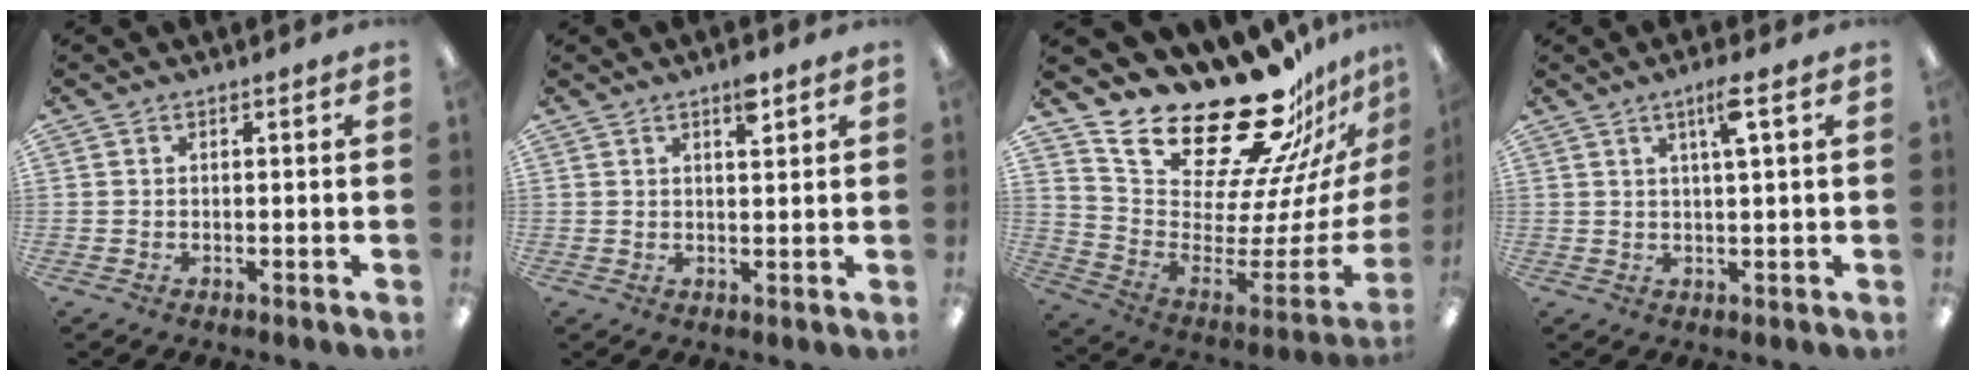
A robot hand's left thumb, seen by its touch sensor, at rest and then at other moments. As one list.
[{"total": 3.8, "force": [2.7, 1.2, 2.4], "torque": [-0.030, -0.009, 0.041]}, {"total": 27.9, "force": [22.6, 10.0, 12.9], "torque": [-0.192, -0.188, 0.414]}, {"total": 4.9, "force": [2.5, 0.6, 4.2], "torque": [-0.072, -0.003, 0.037]}]